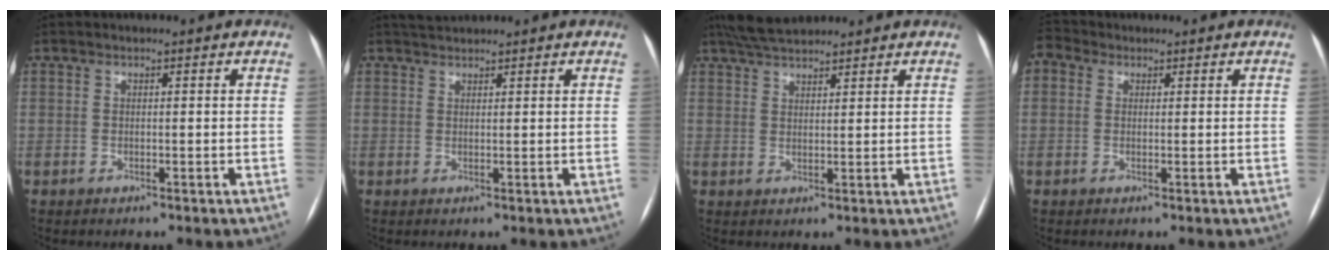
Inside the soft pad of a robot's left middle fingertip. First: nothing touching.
{"total": 2.0, "force": [2.0, 0.1, 0.3], "torque": [-0.008, 0.019, 0.038]}
{"total": 6.2, "force": [5.6, 1.2, 2.5], "torque": [-0.048, 0.030, 0.102]}
{"total": 3.4, "force": [1.5, 2.6, 1.5], "torque": [-0.039, 0.025, 0.030]}